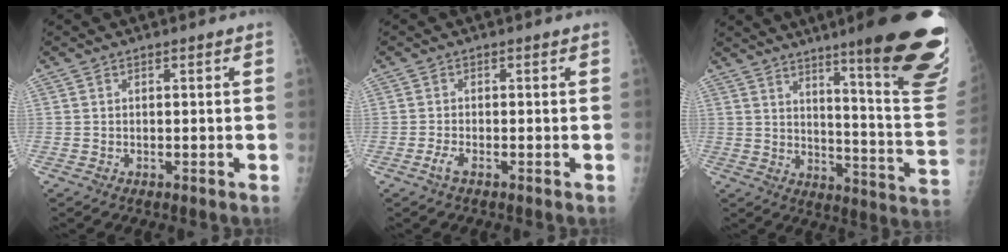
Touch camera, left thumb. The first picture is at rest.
{"total": 1.8, "force": [-1.0, 0.5, 1.4], "torque": [-0.032, -0.002, -0.024]}
{"total": 25.5, "force": [15.2, 3.1, 20.2], "torque": [-0.212, -0.079, 0.210]}